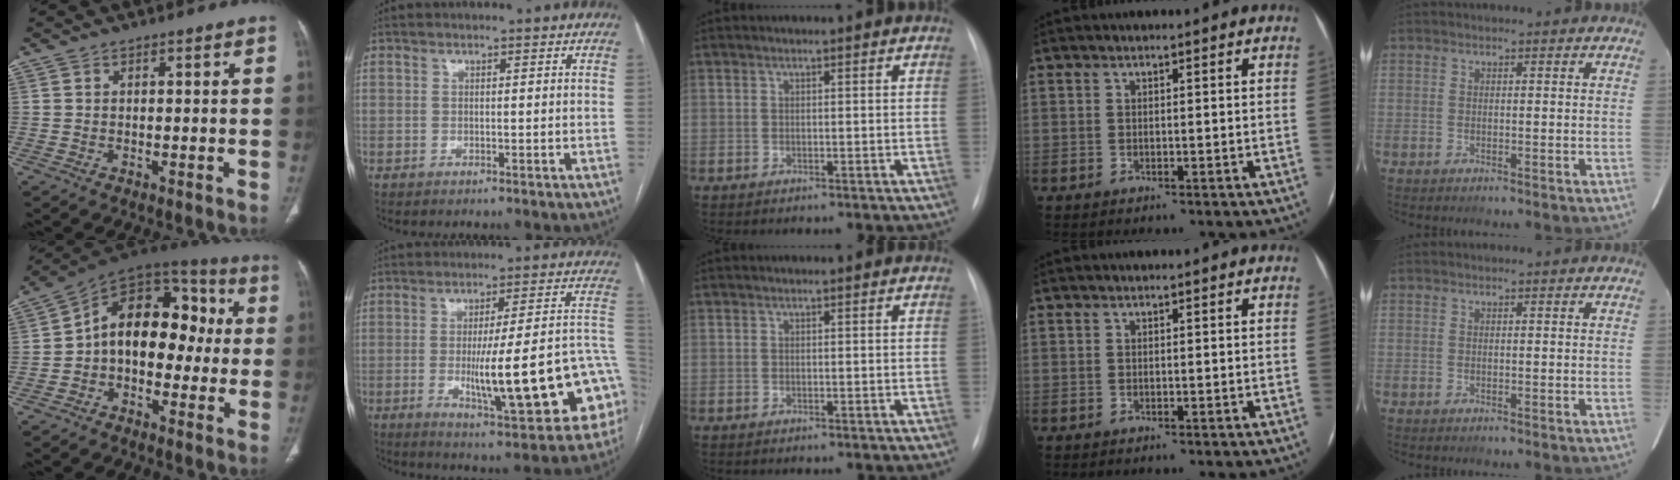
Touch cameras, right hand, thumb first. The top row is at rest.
{"thumb": {"total": 16.9, "force": [-0.2, 11.0, 12.7], "torque": [-0.145, 0.055, -0.018]}, "index": {"total": 20.8, "force": [-4.8, 2.7, 20.1], "torque": [-0.217, 0.015, -0.054]}}